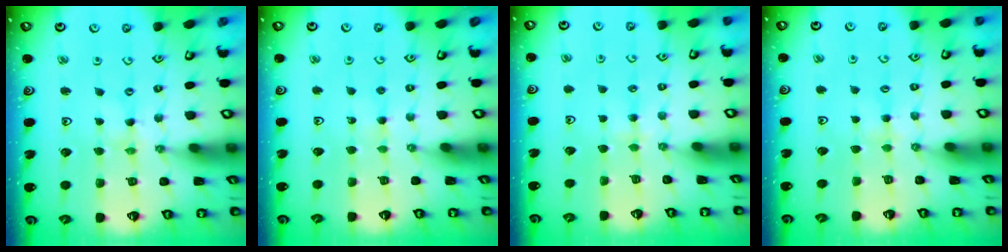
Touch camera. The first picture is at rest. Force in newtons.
{"total": 2.6, "press": 2.6, "slide": 0.3}
{"total": 3.2, "press": 3.2, "slide": 0.5}
{"total": 2.4, "press": 2.4, "slide": 0.3}